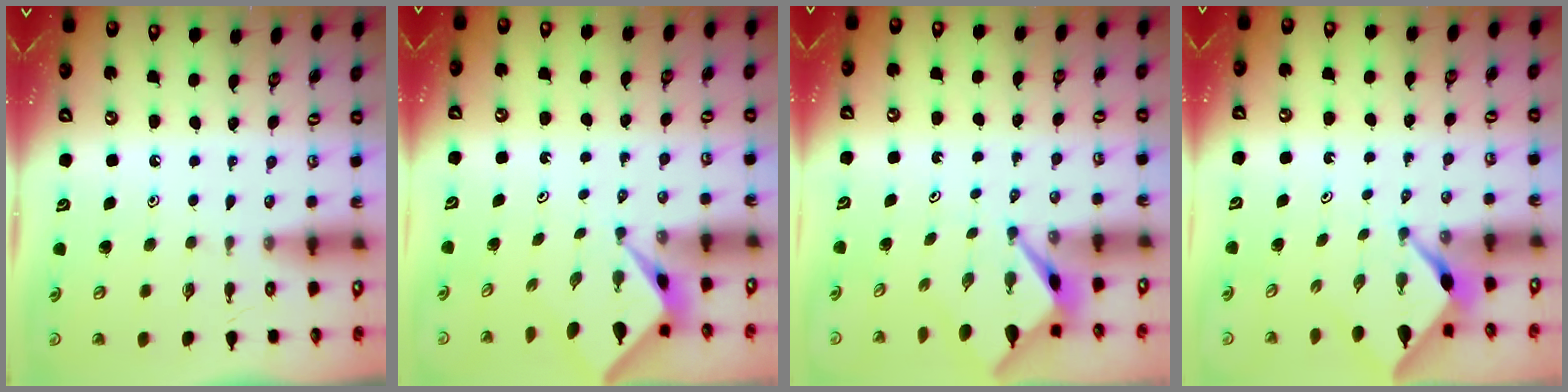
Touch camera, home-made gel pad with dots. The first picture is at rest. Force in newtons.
{"total": 1.9, "press": 1.9, "slide": 0.2}
{"total": 3.2, "press": 3.2, "slide": 0.2}
{"total": 2.1, "press": 2.1, "slide": 0.3}